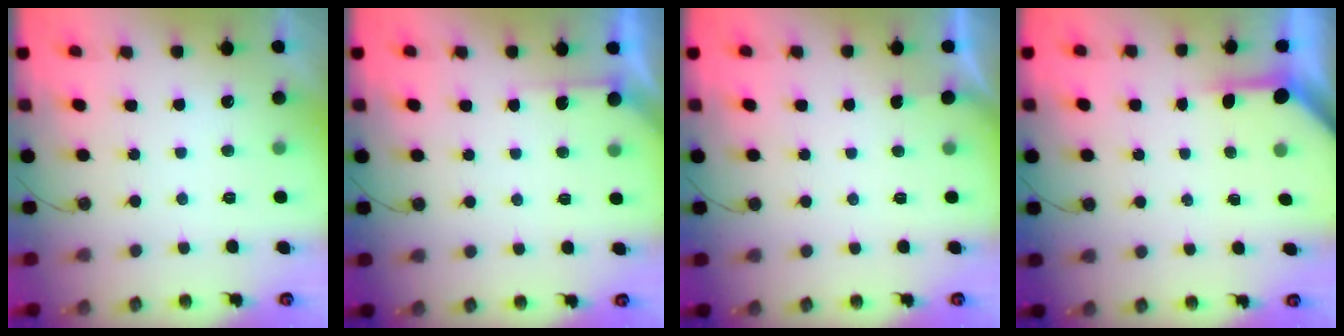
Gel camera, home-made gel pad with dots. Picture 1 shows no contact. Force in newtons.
{"total": 3.3, "press": 3.3, "slide": 0.5}
{"total": 0.7, "press": 0.7, "slide": 0.1}
{"total": 3.3, "press": 3.3, "slide": 0.4}